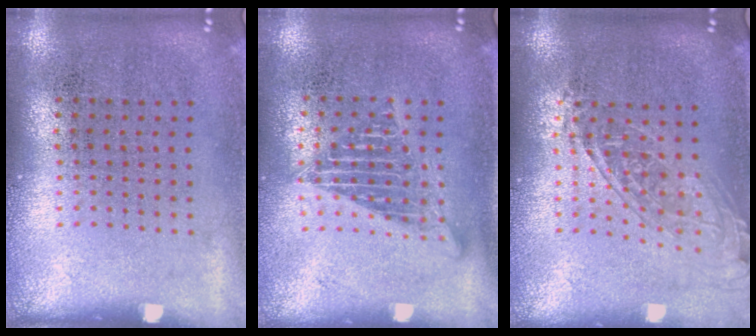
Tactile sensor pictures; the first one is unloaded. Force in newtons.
{"total": 1.5, "press": 1.3, "slide": 0.8}
{"total": 1.6, "press": 1.2, "slide": 1.0}